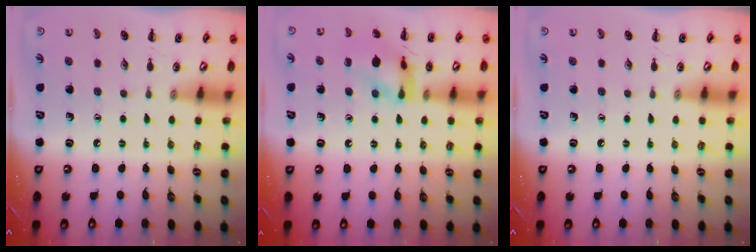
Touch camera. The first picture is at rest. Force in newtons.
{"total": 12.8, "press": 12.7, "slide": 1.2}
{"total": 0.0}